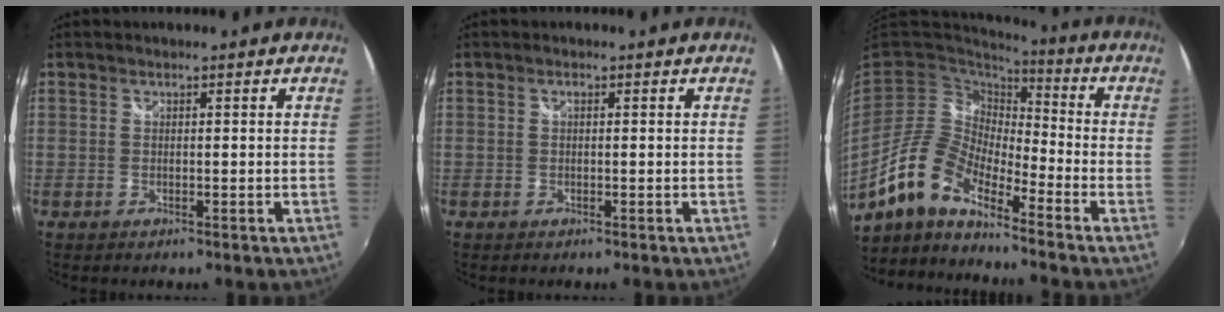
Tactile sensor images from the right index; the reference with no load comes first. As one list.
[{"total": 0.6, "force": [0.1, 0.3, 0.5], "torque": [-0.009, 0.003, 0.000]}, {"total": 12.3, "force": [-8.8, 4.0, 7.6], "torque": [-0.142, 0.001, -0.181]}]